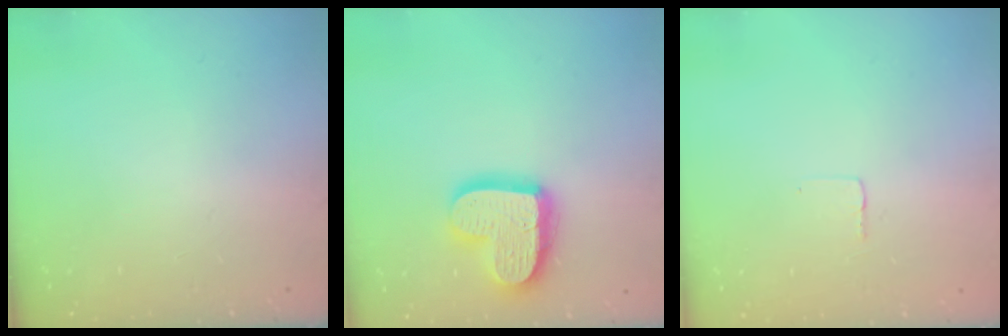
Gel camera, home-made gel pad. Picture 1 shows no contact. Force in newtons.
{"total": 16.4, "press": 16.4, "slide": 1.0}
{"total": 1.9, "press": 1.9, "slide": 0.1}